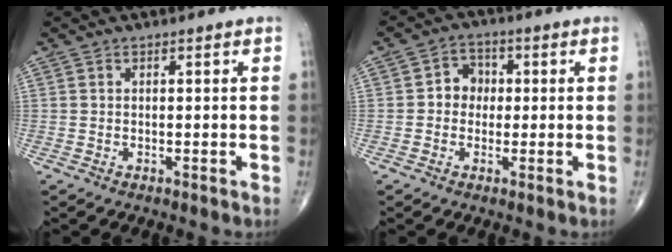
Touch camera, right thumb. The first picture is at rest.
{"total": 5.0, "force": [0.2, 4.4, 2.3], "torque": [-0.007, 0.012, -0.007]}